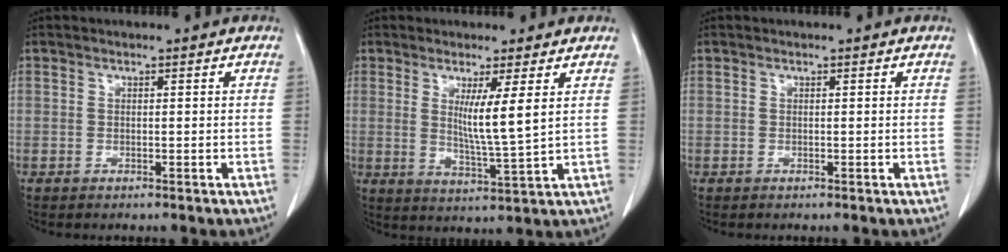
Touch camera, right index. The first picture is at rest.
{"total": 6.4, "force": [2.0, -0.7, 6.1], "torque": [-0.105, -0.024, 0.039]}
{"total": 0.0}